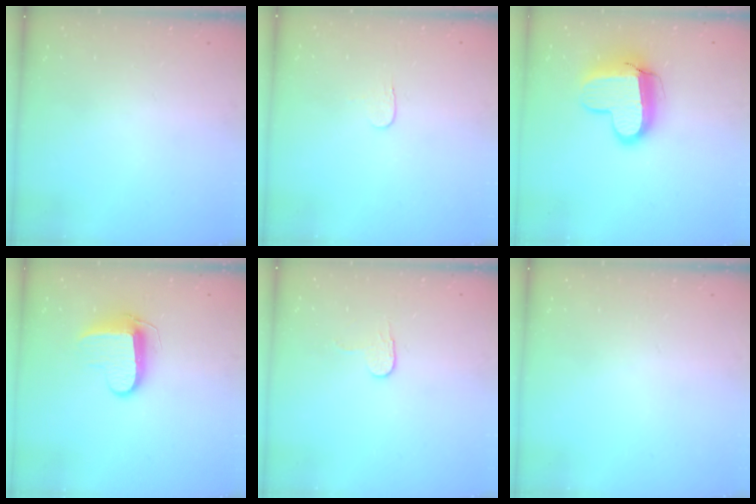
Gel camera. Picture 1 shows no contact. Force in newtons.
{"total": 3.9, "press": 3.8, "slide": 0.4}
{"total": 13.4, "press": 13.3, "slide": 1.3}
{"total": 9.0, "press": 9.0, "slide": 0.5}
{"total": 3.8, "press": 3.8, "slide": 0.3}
{"total": 0.0}